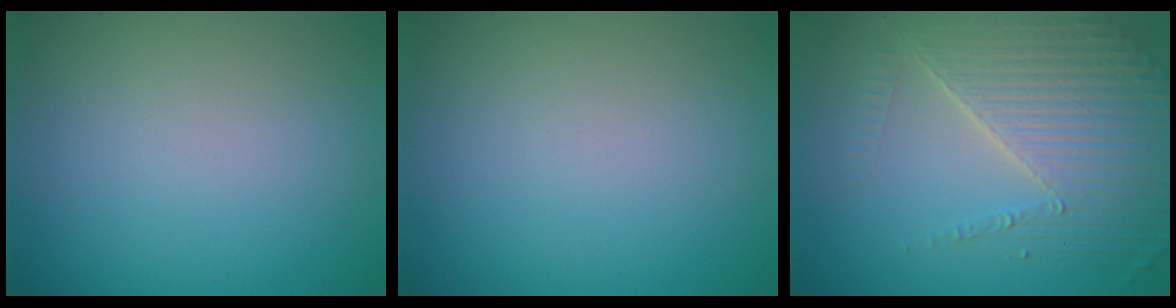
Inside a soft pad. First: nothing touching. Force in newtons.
{"total": 0.0}
{"total": 6.2, "press": 4.7, "slide": 4.0}